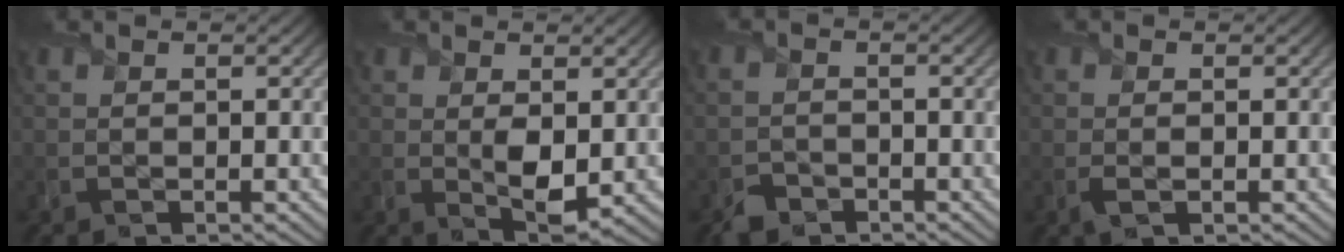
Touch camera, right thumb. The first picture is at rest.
{"total": 3.3, "force": [0.4, 1.8, 2.8], "torque": [-0.057, -0.009, 0.015]}
{"total": 2.1, "force": [-1.8, 1.1, 0.3], "torque": [0.000, 0.000, -0.042]}
{"total": 1.0, "force": [-0.2, 0.5, 0.8], "torque": [-0.018, -0.002, -0.006]}